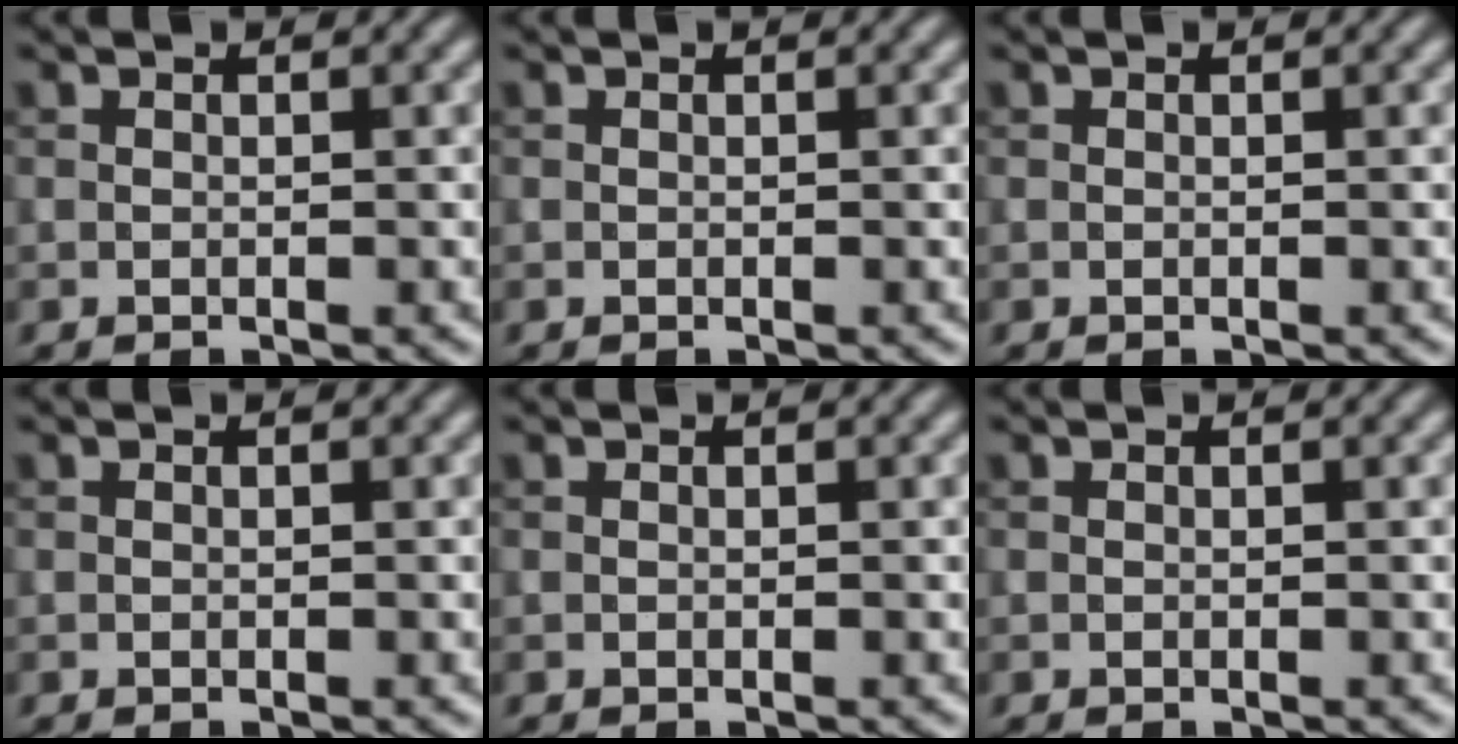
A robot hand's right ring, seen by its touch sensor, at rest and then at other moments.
{"total": 0.0}
{"total": 0.0}
{"total": 0.0}
{"total": 0.0}
{"total": 0.0}